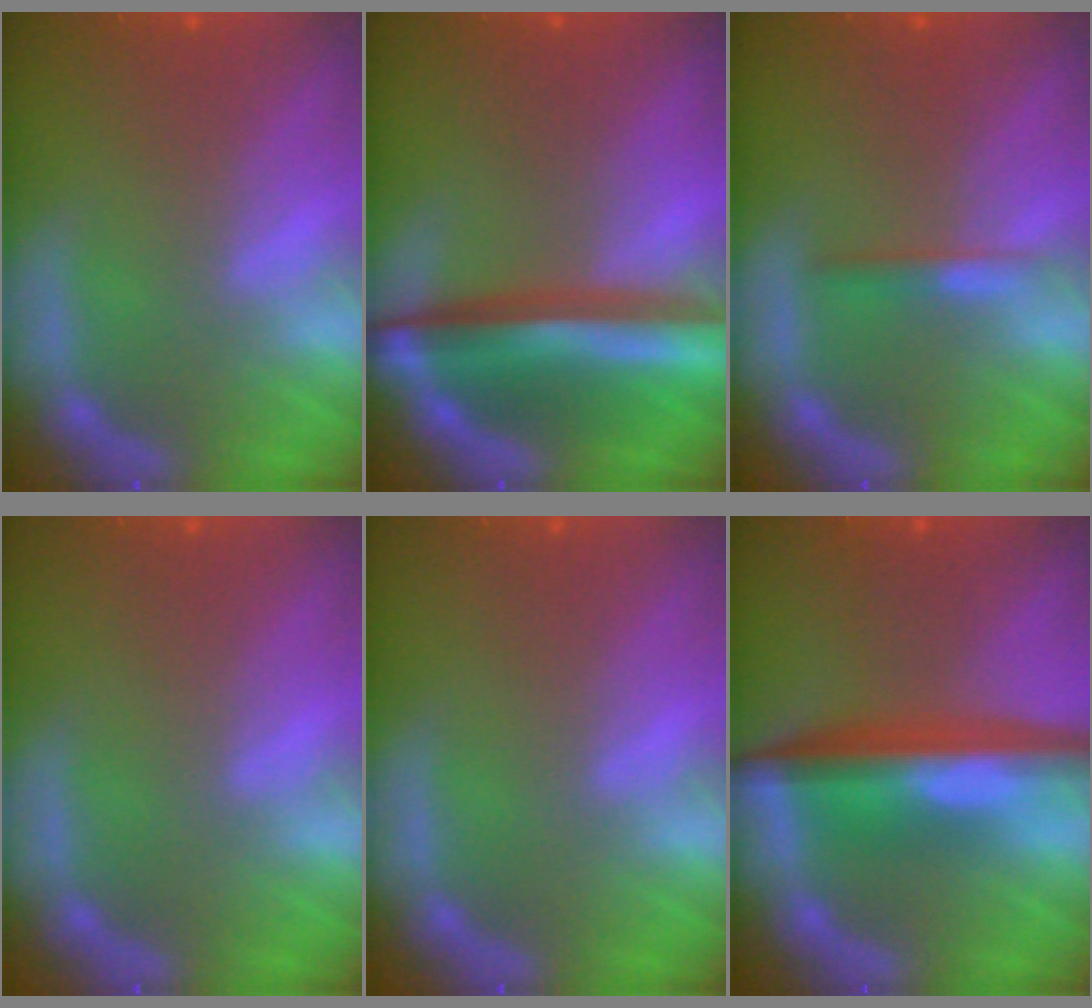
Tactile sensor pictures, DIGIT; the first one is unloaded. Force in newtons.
{"total": 8.6}
{"total": 1.4}
{"total": 0.0}
{"total": 0.0}
{"total": 7.4}